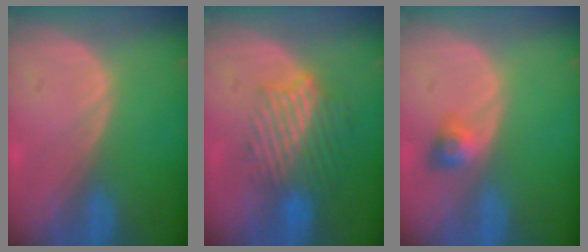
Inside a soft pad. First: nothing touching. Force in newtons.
{"total": 9.5, "press": 8.0, "slide": 5.1}
{"total": 3.0, "press": 2.7, "slide": 1.3}